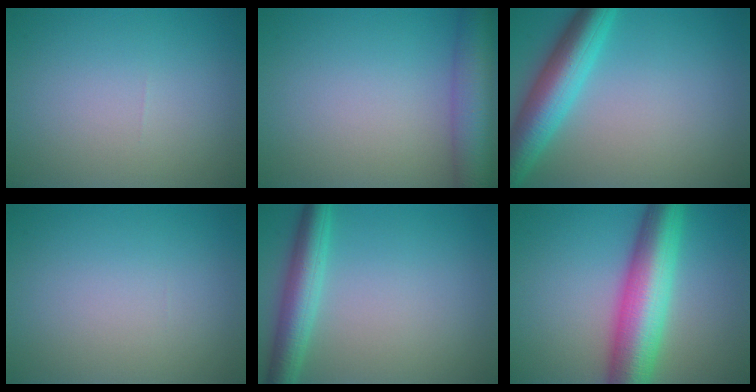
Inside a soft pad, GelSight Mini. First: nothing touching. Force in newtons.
{"total": 6.7, "press": 6.7, "slide": 0.3}
{"total": 6.5, "press": 6.5, "slide": 0.1}
{"total": 0.0}
{"total": 4.4, "press": 4.4, "slide": 0.2}
{"total": 9.6, "press": 9.6, "slide": 0.2}